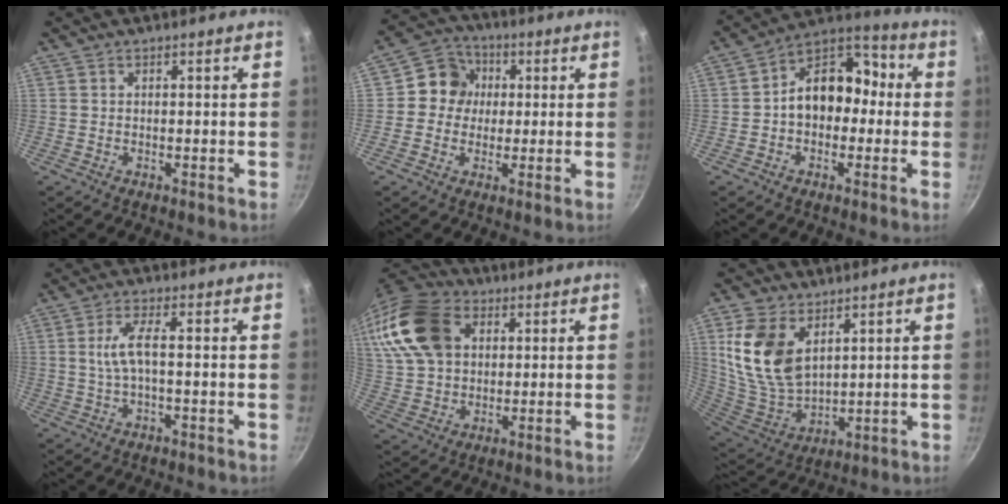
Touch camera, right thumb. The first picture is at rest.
{"total": 8.0, "force": [0.9, 7.5, 2.6], "torque": [-0.002, 0.015, -0.005]}
{"total": 13.9, "force": [-0.3, 10.5, 9.2], "torque": [-0.081, 0.055, -0.025]}
{"total": 5.2, "force": [0.1, 1.4, 5.0], "torque": [-0.113, 0.011, 0.001]}
{"total": 20.0, "force": [6.2, 14.4, 12.4], "torque": [-0.245, 0.013, 0.110]}
{"total": 15.1, "force": [5.8, 9.3, 10.5], "torque": [-0.197, -0.037, 0.128]}